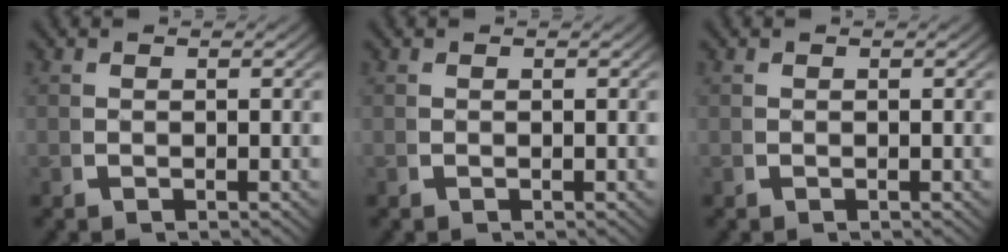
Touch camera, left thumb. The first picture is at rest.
{"total": 0.0}
{"total": 0.0}